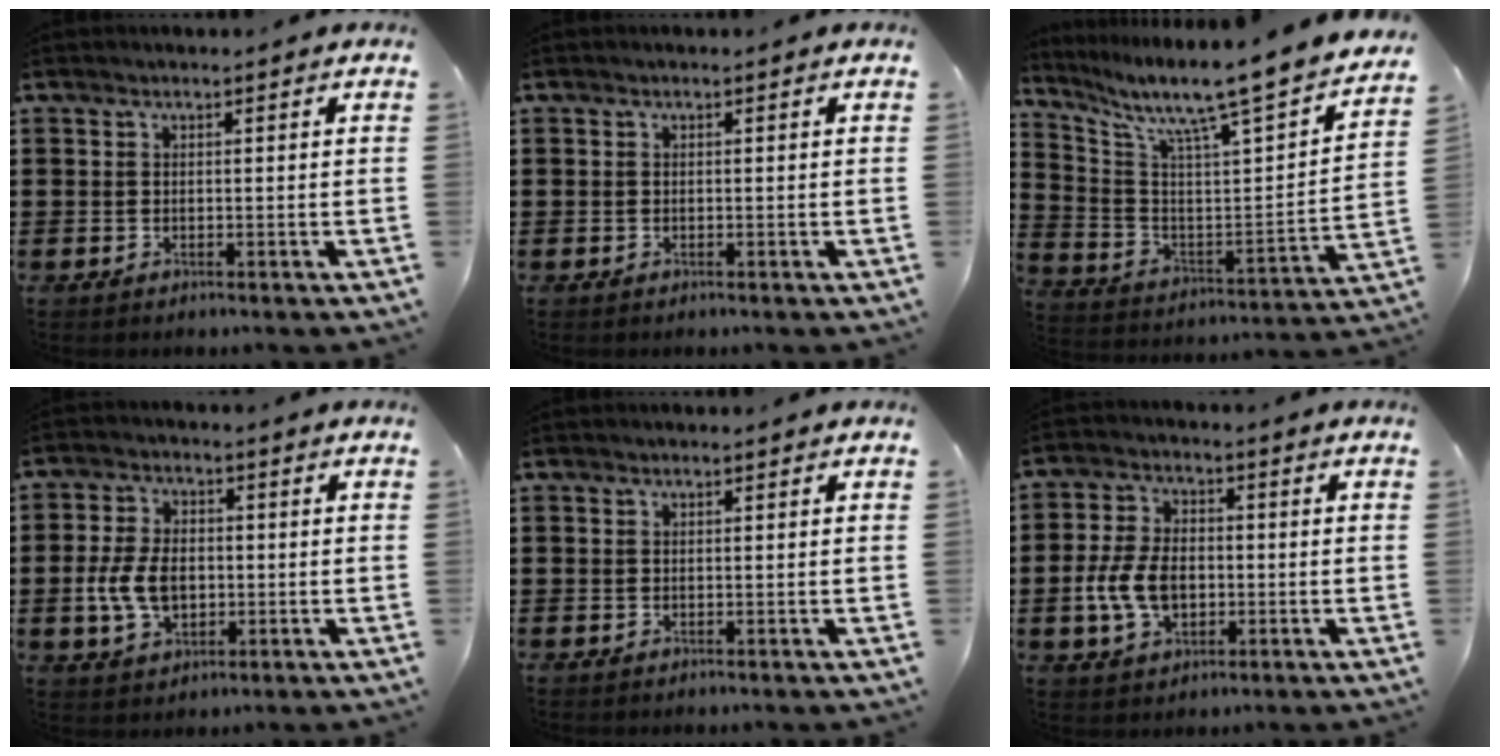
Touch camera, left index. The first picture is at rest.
{"total": 0.0}
{"total": 8.8, "force": [7.5, -0.2, 4.6], "torque": [-0.117, -0.074, 0.110]}
{"total": 7.2, "force": [-0.9, 4.7, 5.4], "torque": [-0.127, 0.004, -0.022]}
{"total": 0.0}
{"total": 7.8, "force": [-1.5, 4.9, 5.8], "torque": [-0.139, 0.003, -0.033]}